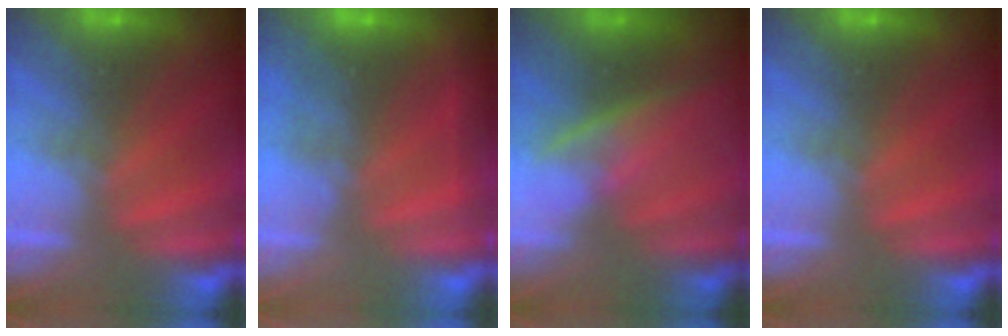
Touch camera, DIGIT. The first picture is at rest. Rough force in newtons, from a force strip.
{"total": 2.2}
{"total": 2.8}
{"total": 0.0}